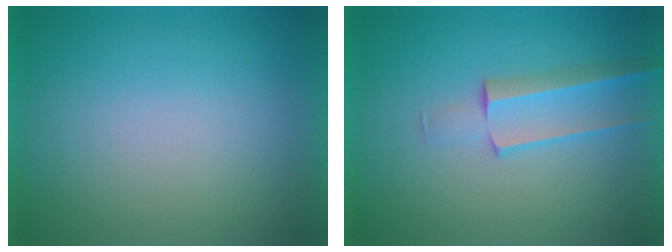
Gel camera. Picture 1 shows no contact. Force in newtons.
{"total": 3.0}